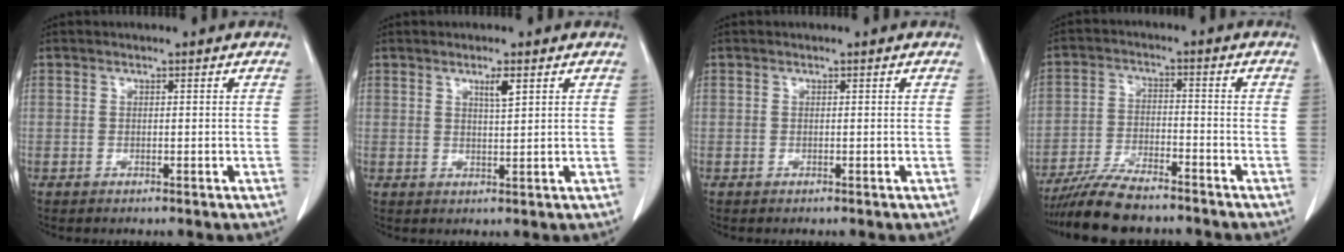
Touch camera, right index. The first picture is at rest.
{"total": 2.4, "force": [1.3, 0.1, 2.0], "torque": [-0.037, -0.004, 0.023]}
{"total": 0.0}
{"total": 9.4, "force": [-8.3, 1.7, 4.1], "torque": [-0.071, -0.019, -0.145]}